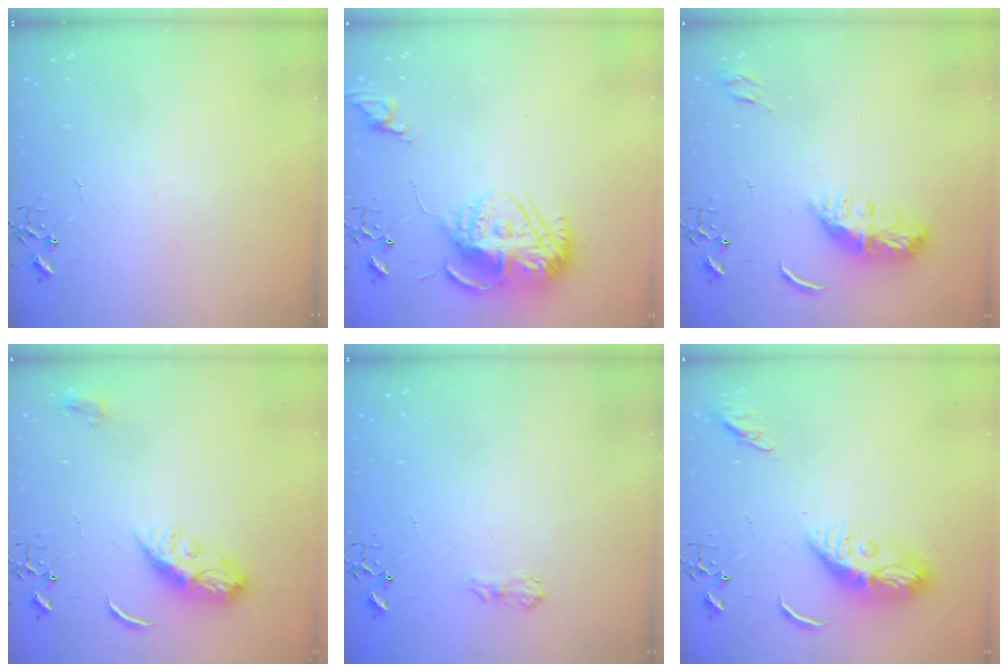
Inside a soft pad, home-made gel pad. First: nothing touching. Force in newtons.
{"total": 15.2, "press": 15.2, "slide": 1.4}
{"total": 9.4, "press": 9.4, "slide": 0.4}
{"total": 10.9, "press": 10.9, "slide": 0.7}
{"total": 7.0, "press": 6.9, "slide": 0.9}
{"total": 11.4, "press": 11.3, "slide": 1.0}